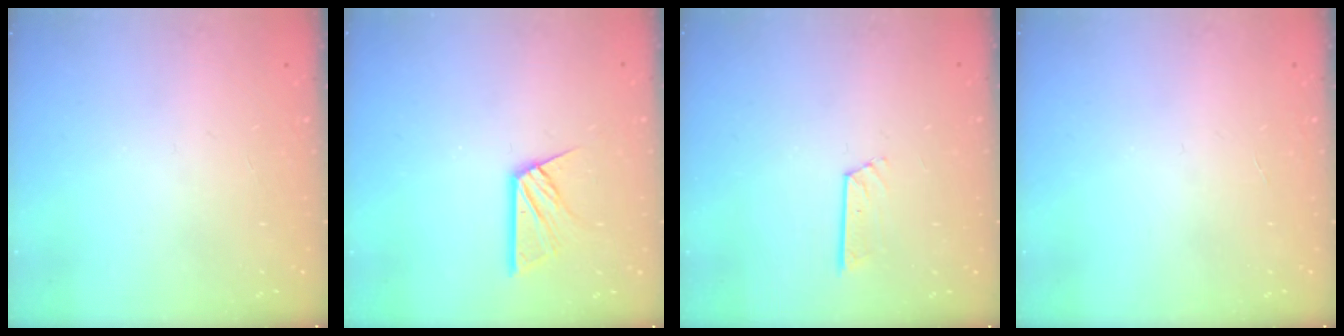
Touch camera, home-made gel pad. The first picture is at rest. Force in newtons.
{"total": 10.1, "press": 10.0, "slide": 1.0}
{"total": 6.4, "press": 6.4, "slide": 0.2}
{"total": 0.0}